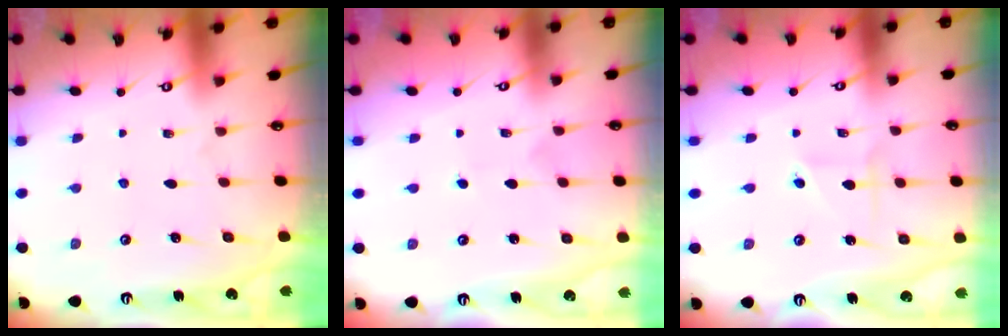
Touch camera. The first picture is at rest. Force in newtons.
{"total": 0.5, "press": 0.5, "slide": 0.0}
{"total": 2.3, "press": 2.2, "slide": 0.9}